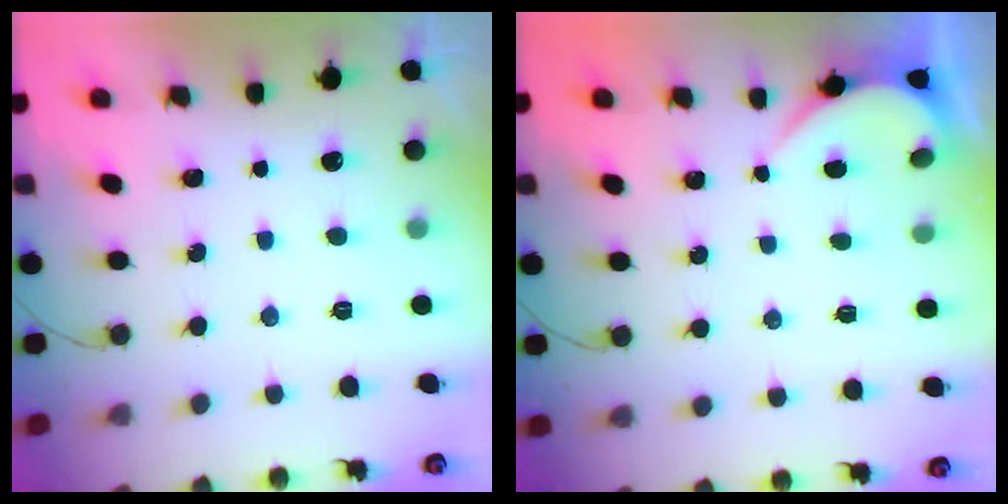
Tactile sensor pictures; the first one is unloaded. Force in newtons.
{"total": 2.3, "press": 2.3, "slide": 0.2}